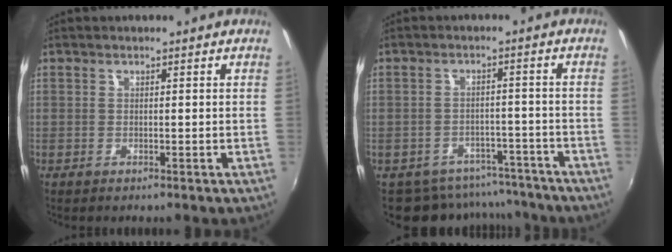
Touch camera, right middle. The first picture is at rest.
{"total": 10.9, "force": [-9.3, 5.3, 1.7], "torque": [-0.036, 0.024, -0.114]}